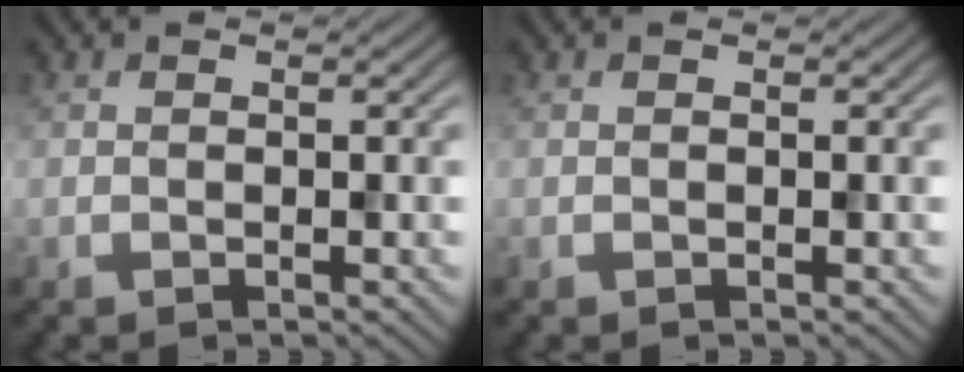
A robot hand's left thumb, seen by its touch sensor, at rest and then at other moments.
{"total": 0.0}